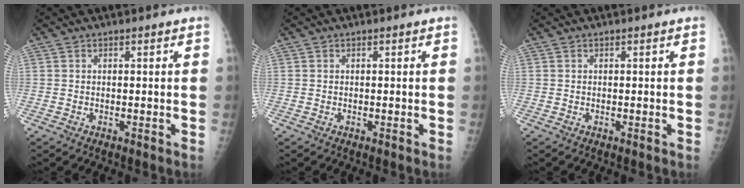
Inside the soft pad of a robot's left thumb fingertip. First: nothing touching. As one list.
[{"total": 0.0}, {"total": 0.0}]